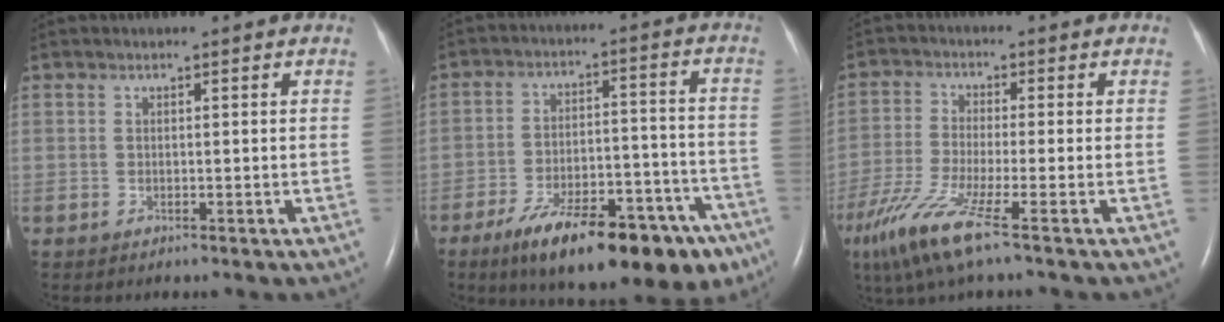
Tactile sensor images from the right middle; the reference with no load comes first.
{"total": 21.3, "force": [-14.1, 6.9, 14.4], "torque": [-0.161, 0.022, -0.211]}
{"total": 9.2, "force": [-5.5, -0.2, 7.4], "torque": [-0.163, -0.035, -0.110]}